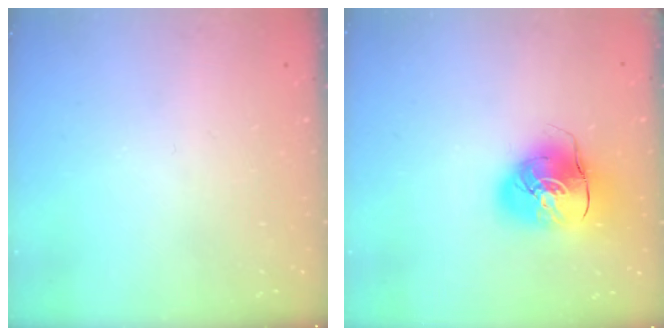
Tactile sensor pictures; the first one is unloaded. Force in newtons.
{"total": 11.4, "press": 11.3, "slide": 1.8}